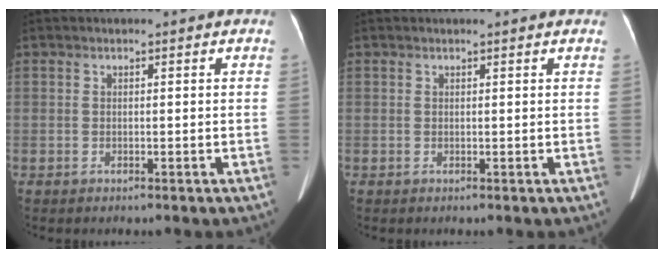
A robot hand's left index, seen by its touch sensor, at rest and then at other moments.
{"total": 2.1, "force": [2.0, 0.1, 0.7], "torque": [-0.011, 0.012, 0.020]}